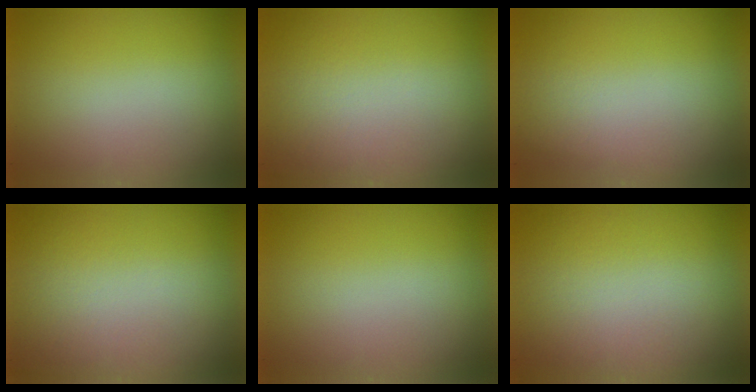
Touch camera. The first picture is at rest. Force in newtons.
{"total": 2.7}
{"total": 1.1}
{"total": 2.7}
{"total": 0.0}
{"total": 2.6}